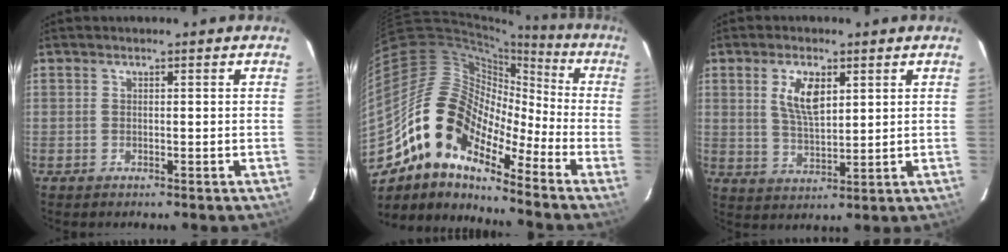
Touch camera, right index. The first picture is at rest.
{"total": 15.7, "force": [-9.8, 7.5, 9.8], "torque": [-0.163, 0.005, -0.205]}
{"total": 7.1, "force": [2.7, 3.2, 5.8], "torque": [-0.108, 0.003, 0.056]}